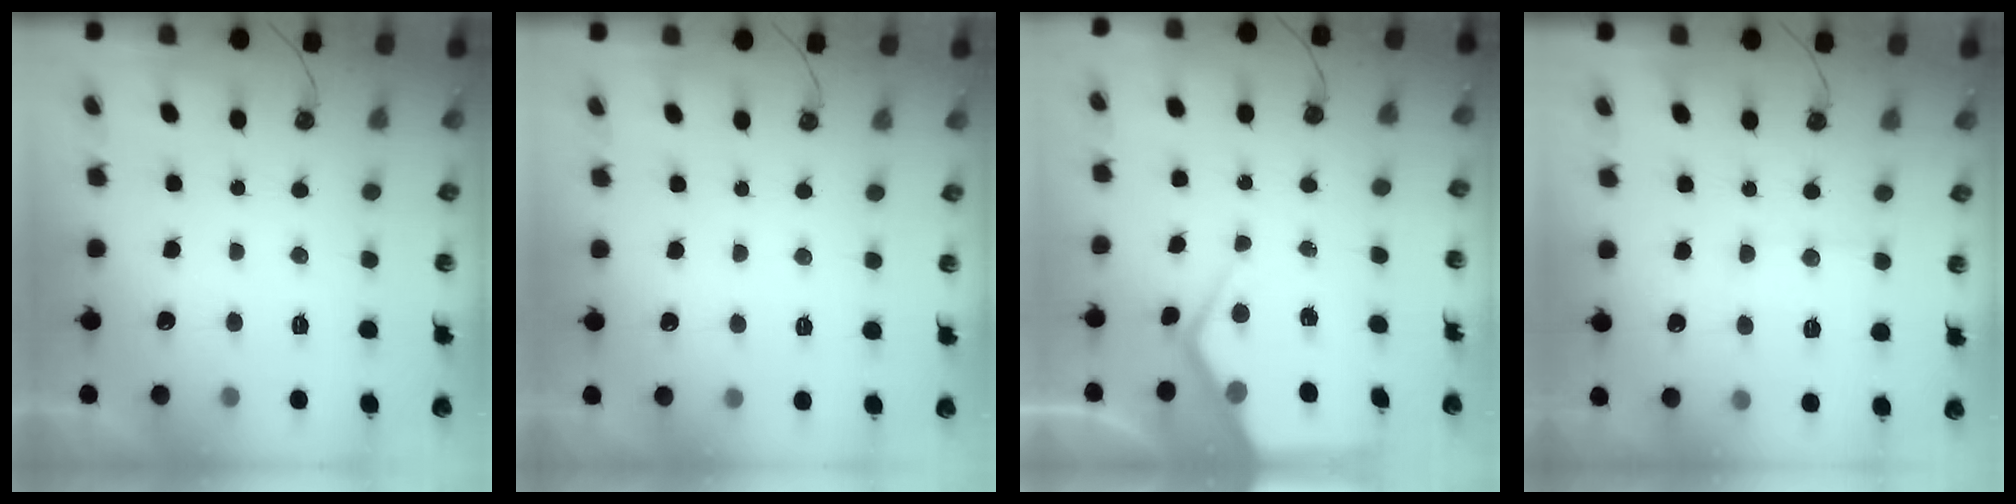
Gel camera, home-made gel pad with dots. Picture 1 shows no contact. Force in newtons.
{"total": 2.8, "press": 2.7, "slide": 0.5}
{"total": 7.1, "press": 7.1, "slide": 0.5}
{"total": 7.6, "press": 7.6, "slide": 0.5}